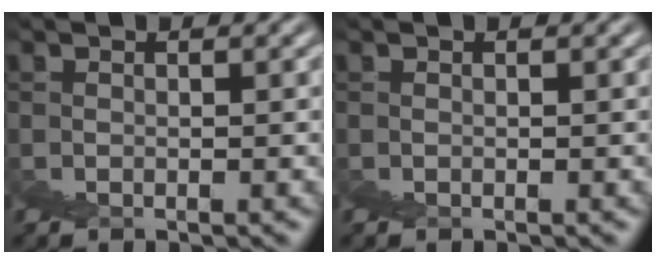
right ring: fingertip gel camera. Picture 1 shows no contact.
{"total": 0.0}